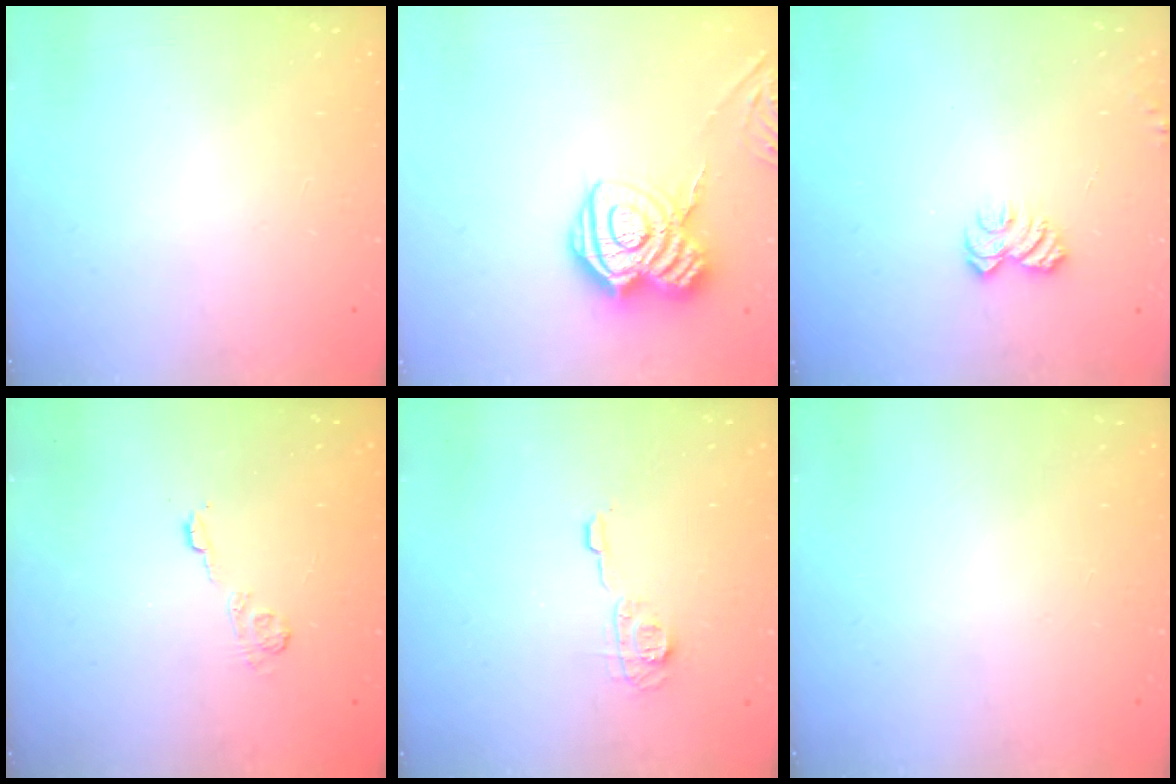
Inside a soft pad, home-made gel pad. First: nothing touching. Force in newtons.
{"total": 13.3, "press": 13.3, "slide": 0.8}
{"total": 5.5, "press": 5.4, "slide": 0.5}
{"total": 4.0, "press": 3.8, "slide": 1.2}
{"total": 6.8, "press": 6.8, "slide": 0.2}
{"total": 0.0}